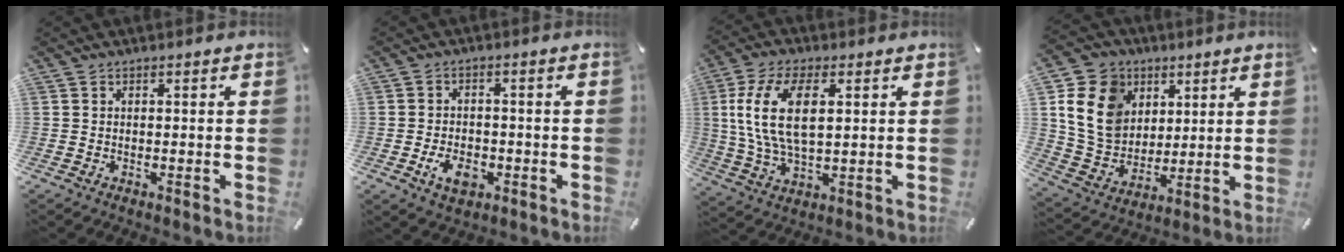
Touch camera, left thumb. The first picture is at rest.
{"total": 6.1, "force": [-2.4, 4.0, 4.0], "torque": [-0.081, 0.003, -0.047]}
{"total": 13.7, "force": [3.3, 6.9, 11.4], "torque": [-0.258, -0.001, 0.055]}
{"total": 15.4, "force": [4.4, 13.1, 6.7], "torque": [-0.152, -0.004, 0.088]}